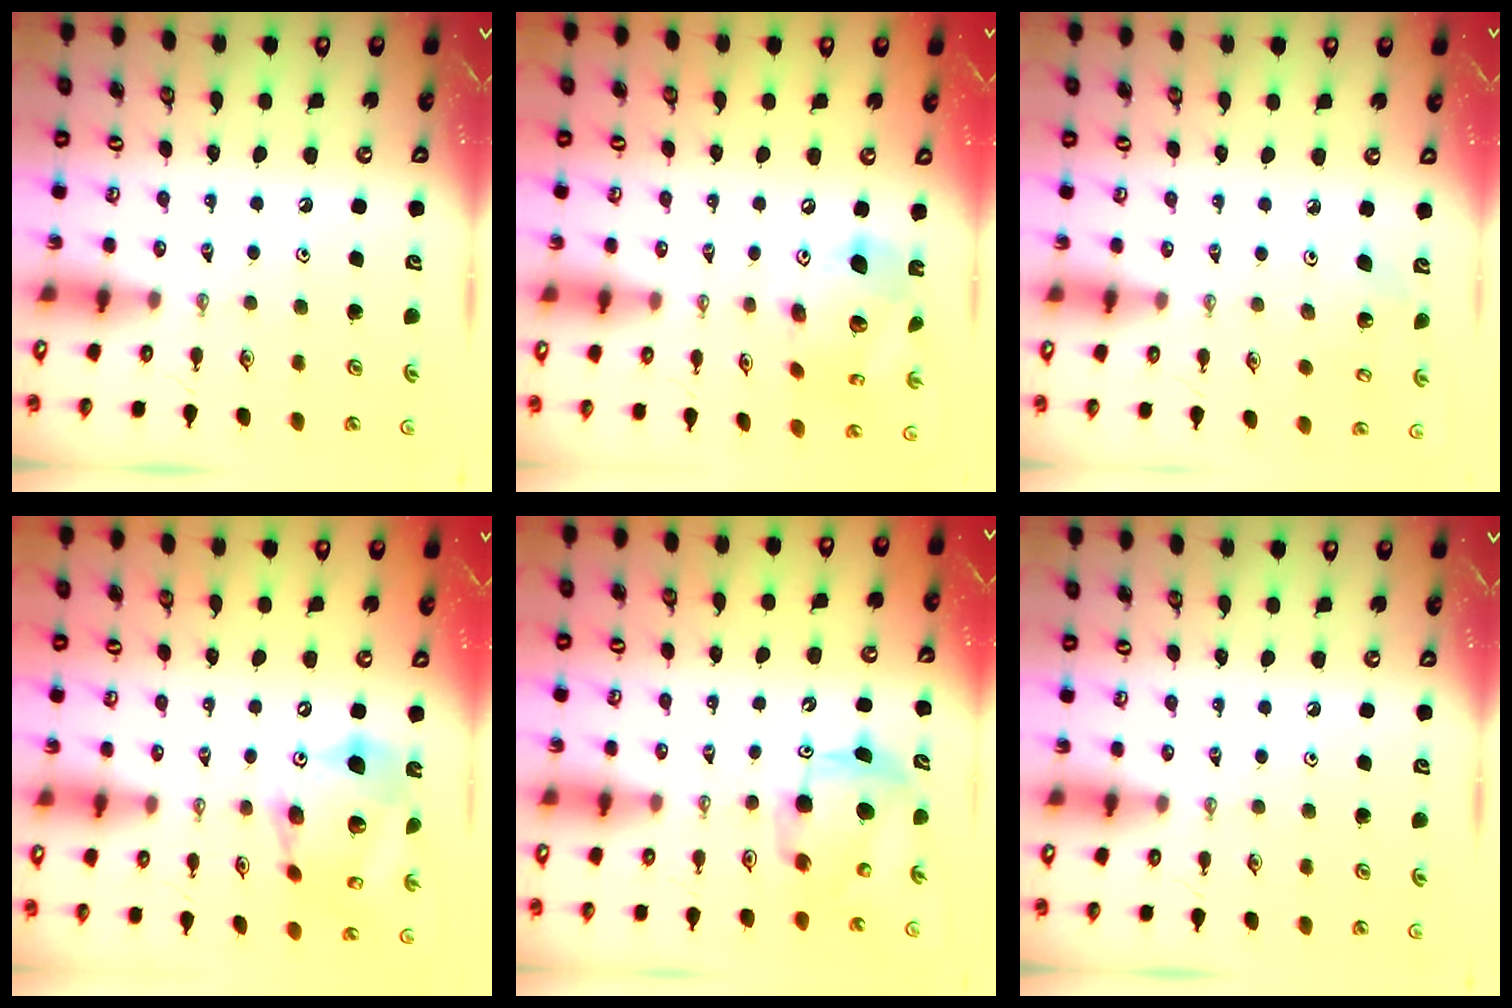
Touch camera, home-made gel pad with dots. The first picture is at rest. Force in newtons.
{"total": 16.5, "press": 16.4, "slide": 1.8}
{"total": 3.6, "press": 3.4, "slide": 1.2}
{"total": 19.7, "press": 19.6, "slide": 2.3}
{"total": 8.8, "press": 8.8, "slide": 0.6}
{"total": 0.0}